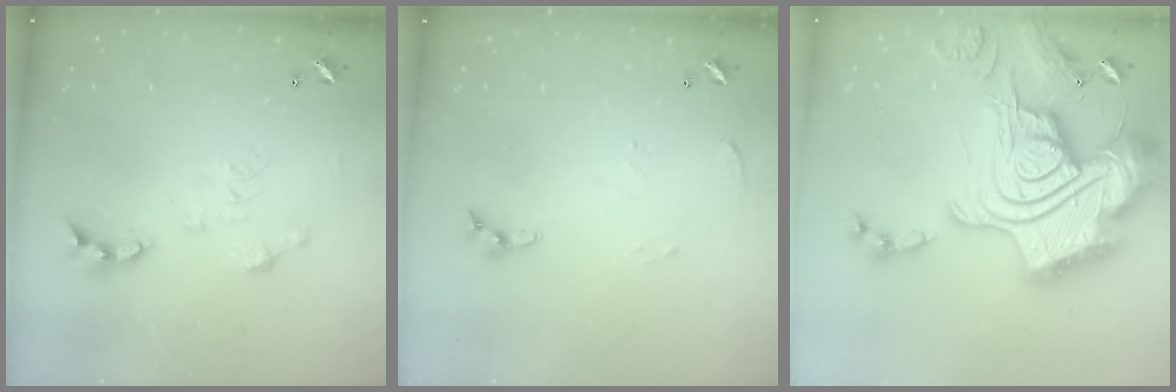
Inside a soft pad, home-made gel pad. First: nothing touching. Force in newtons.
{"total": 4.3, "press": 4.3, "slide": 0.5}
{"total": 4.8, "press": 4.1, "slide": 2.6}